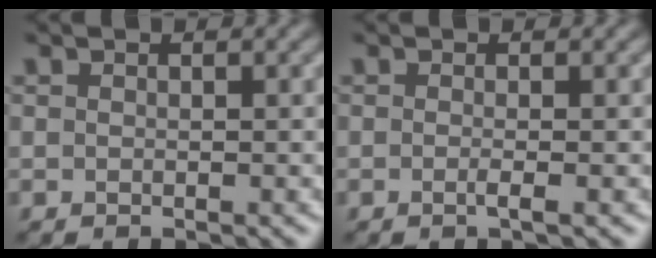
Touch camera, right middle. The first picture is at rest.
{"total": 0.9, "force": [-0.3, 0.2, 0.9], "torque": [-0.015, -0.002, -0.009]}